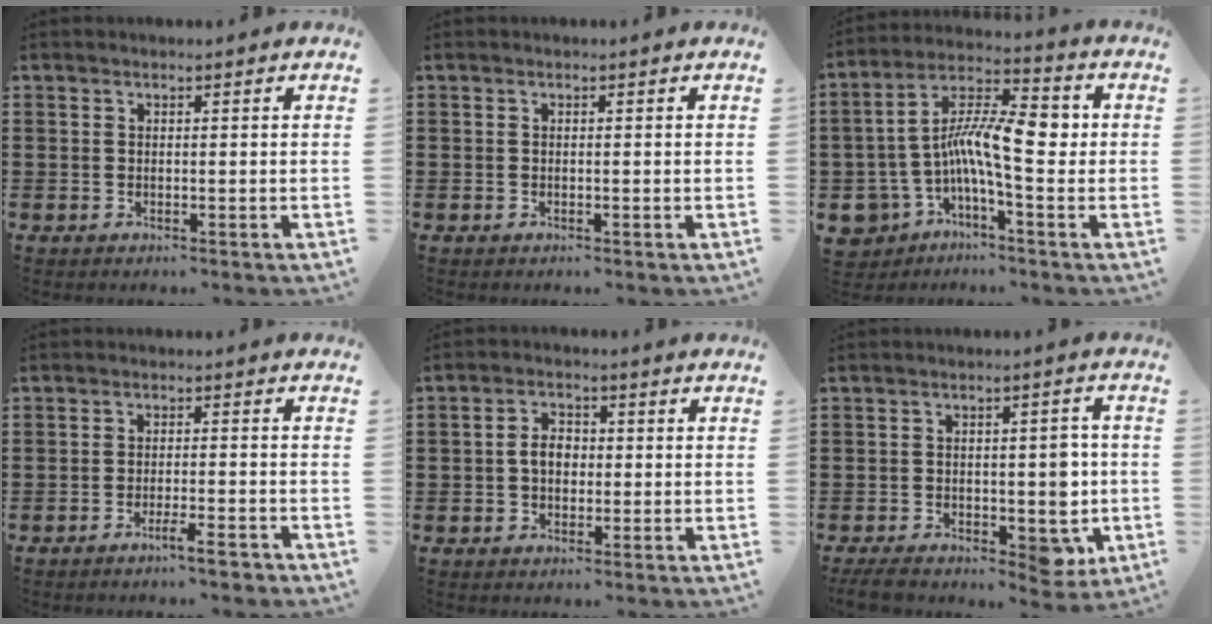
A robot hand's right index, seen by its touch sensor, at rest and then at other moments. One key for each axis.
{"total": 0.0}
{"total": 12.7, "fx": -0.1, "fy": 5.6, "fz": 11.4, "tx": -0.225, "ty": 0.002, "tz": 0.001}
{"total": 3.6, "fx": -2.9, "fy": 0.0, "fz": 2.2, "tx": -0.034, "ty": -0.002, "tz": -0.050}
{"total": 3.2, "fx": -0.3, "fy": 2.2, "fz": 2.4, "tx": -0.048, "ty": 0.008, "tz": -0.007}
{"total": 7.3, "fx": -2.4, "fy": 4.1, "fz": 5.6, "tx": -0.075, "ty": 0.009, "tz": -0.040}